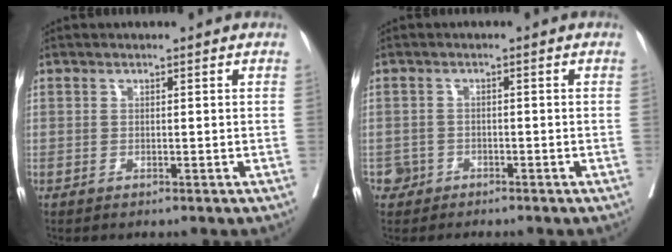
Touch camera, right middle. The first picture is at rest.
{"total": 1.7, "force": [-1.1, 1.2, -0.2], "torque": [0.003, 0.008, -0.022]}